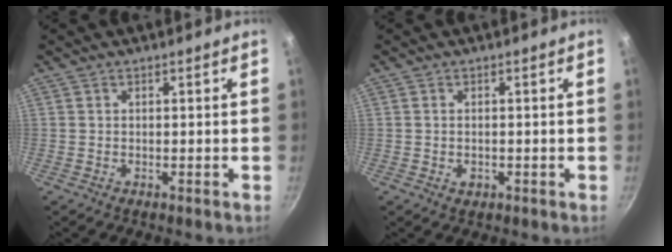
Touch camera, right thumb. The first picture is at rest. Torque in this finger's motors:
{"motor_torque": [-0.47, 0.10, -0.23, 0.13, 0.07]}